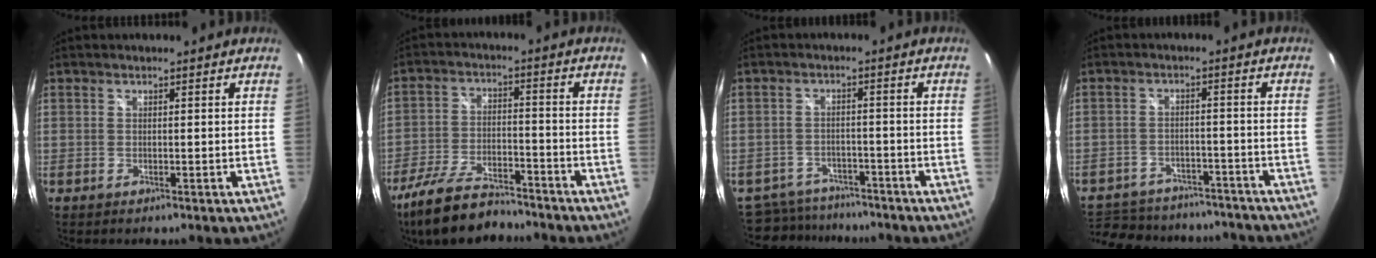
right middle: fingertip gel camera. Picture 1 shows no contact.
{"total": 14.6, "force": [-12.1, 4.3, 7.0], "torque": [-0.159, -0.024, -0.214]}
{"total": 10.8, "force": [-9.2, 5.0, 2.3], "torque": [-0.071, 0.004, -0.136]}
{"total": 24.6, "force": [-19.9, 11.0, 9.4], "torque": [-0.211, 0.016, -0.255]}